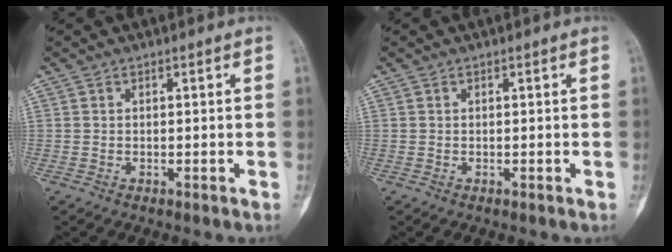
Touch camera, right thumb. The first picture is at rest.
{"total": 0.0}